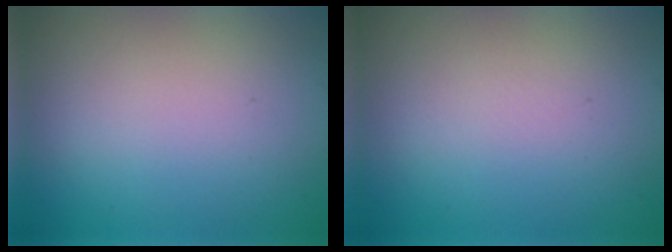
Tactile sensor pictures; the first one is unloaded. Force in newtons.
{"total": 0.0}